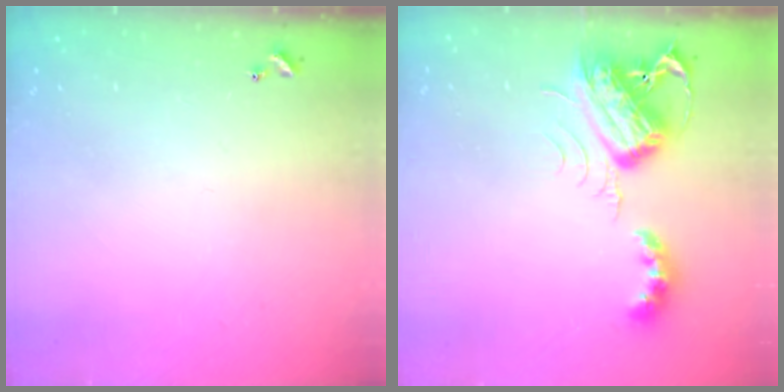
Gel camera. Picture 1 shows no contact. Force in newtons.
{"total": 8.7, "press": 8.7, "slide": 0.5}